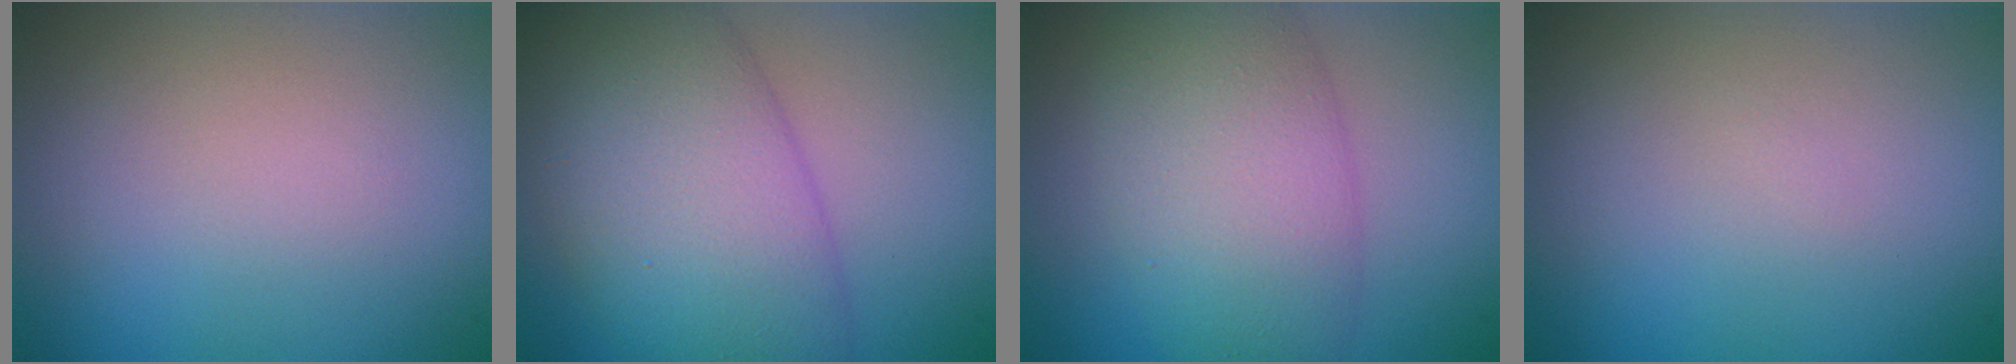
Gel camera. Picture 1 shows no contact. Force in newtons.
{"total": 10.5, "press": 10.5, "slide": 0.3}
{"total": 7.5, "press": 7.5, "slide": 0.2}
{"total": 0.0}